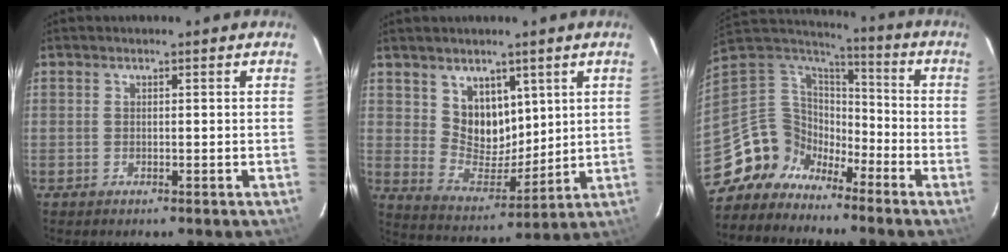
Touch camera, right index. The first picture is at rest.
{"total": 9.5, "force": [4.7, 7.0, 4.4], "torque": [-0.072, -0.001, 0.102]}
{"total": 12.0, "force": [-9.7, 7.0, 1.3], "torque": [-0.053, 0.042, -0.195]}